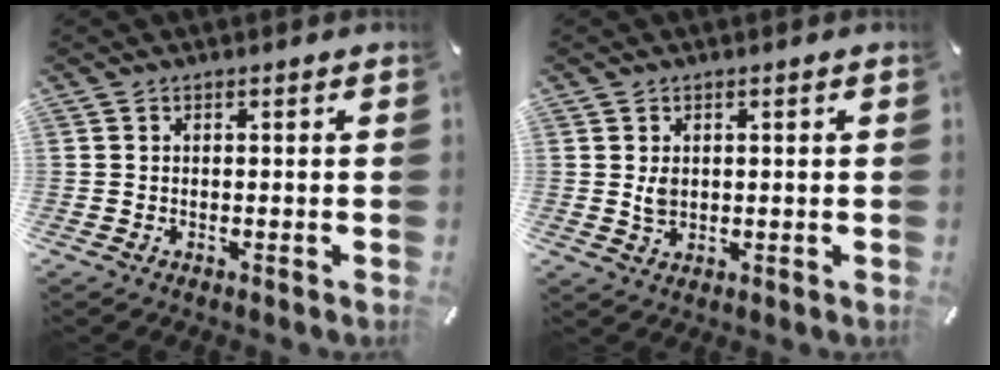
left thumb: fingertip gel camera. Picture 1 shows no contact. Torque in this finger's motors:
{"motor_torque": [0.63, 0.58, 0.13, -0.15, 0.00]}